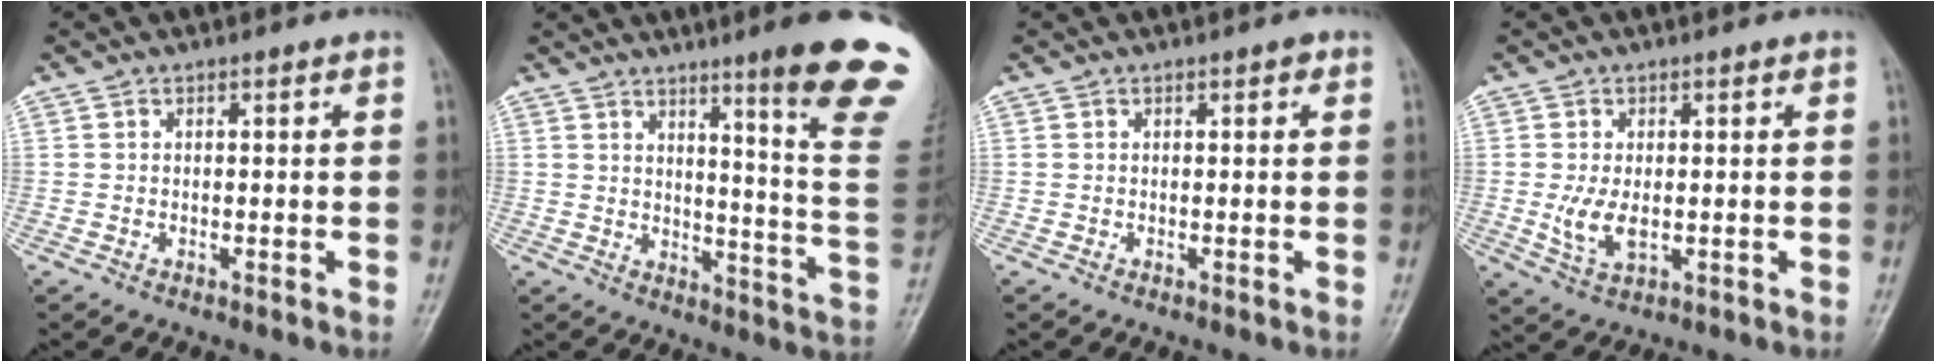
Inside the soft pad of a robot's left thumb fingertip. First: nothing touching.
{"total": 18.7, "force": [11.3, 0.8, 14.9], "torque": [-0.166, -0.073, 0.145]}
{"total": 0.9, "force": [0.4, 0.4, 0.6], "torque": [-0.005, 0.001, 0.002]}
{"total": 5.3, "force": [-0.2, 3.0, 4.4], "torque": [-0.087, -0.014, 0.003]}